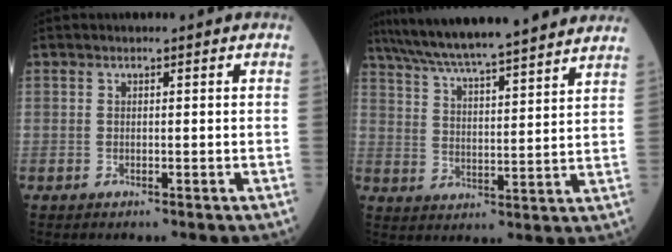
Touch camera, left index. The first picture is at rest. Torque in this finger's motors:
{"motor_torque": [0.43, -0.99, 0.92, 0.21]}